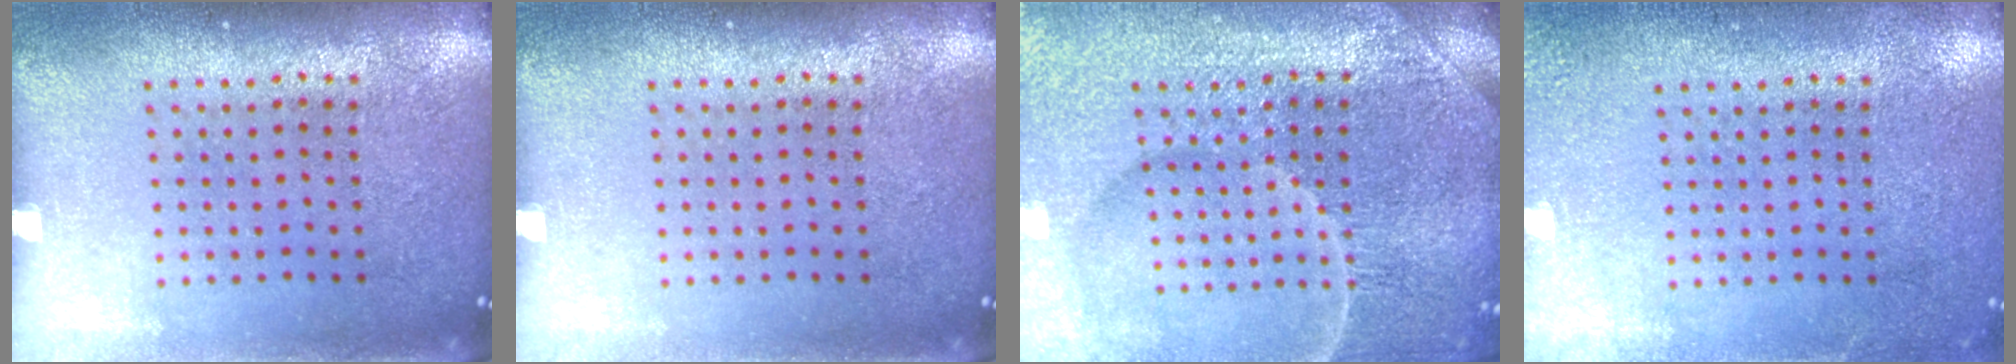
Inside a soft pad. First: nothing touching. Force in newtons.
{"total": 0.0}
{"total": 5.6, "press": 5.2, "slide": 2.1}
{"total": 2.4, "press": 2.4, "slide": 0.3}